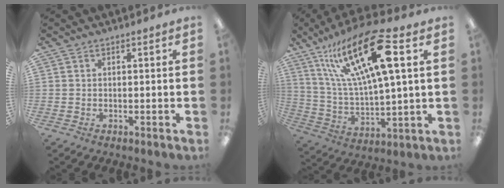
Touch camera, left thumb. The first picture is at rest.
{"total": 23.1, "force": [11.7, 7.2, 18.6], "torque": [-0.354, -0.047, 0.183]}